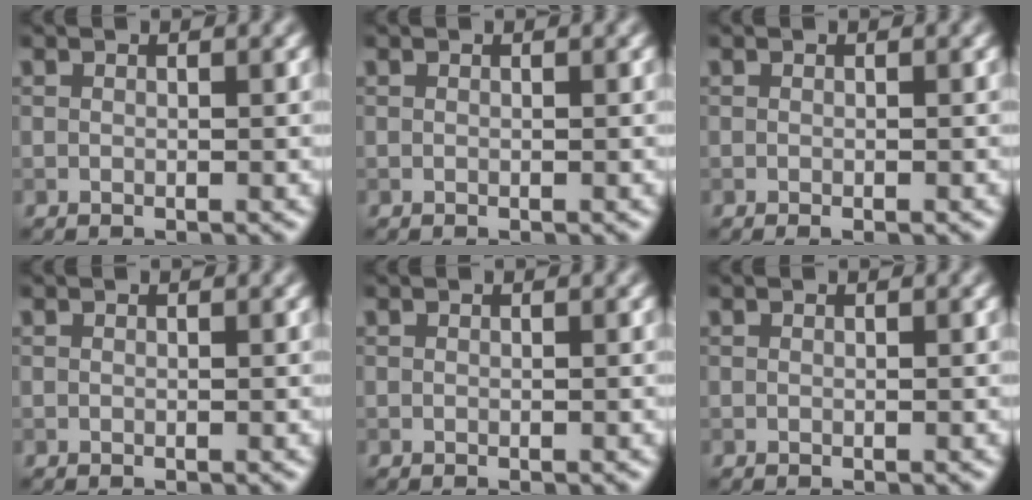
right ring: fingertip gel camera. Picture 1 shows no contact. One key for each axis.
{"total": 0.0}
{"total": 0.6, "fx": -0.4, "fy": 0.1, "fz": 0.5, "tx": -0.007, "ty": -0.003, "tz": -0.005}
{"total": 0.0}
{"total": 0.0}
{"total": 0.0}